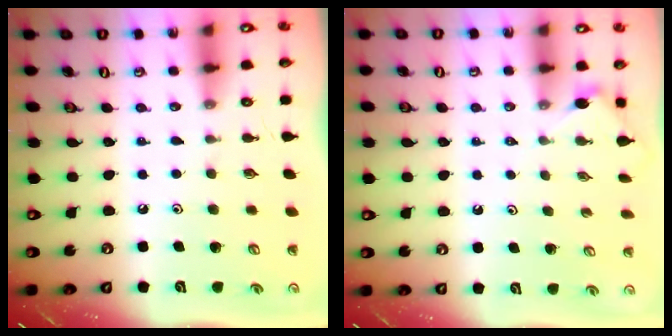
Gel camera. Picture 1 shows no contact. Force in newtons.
{"total": 1.1, "press": 1.1, "slide": 0.3}